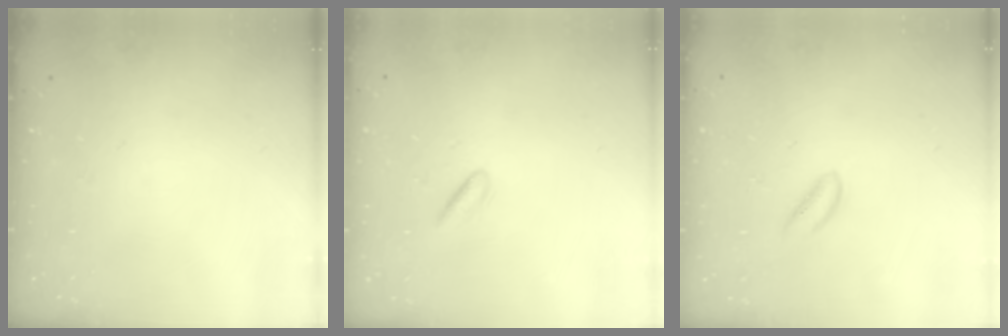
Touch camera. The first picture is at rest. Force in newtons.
{"total": 1.9, "press": 1.7, "slide": 0.9}
{"total": 1.3, "press": 1.2, "slide": 0.4}